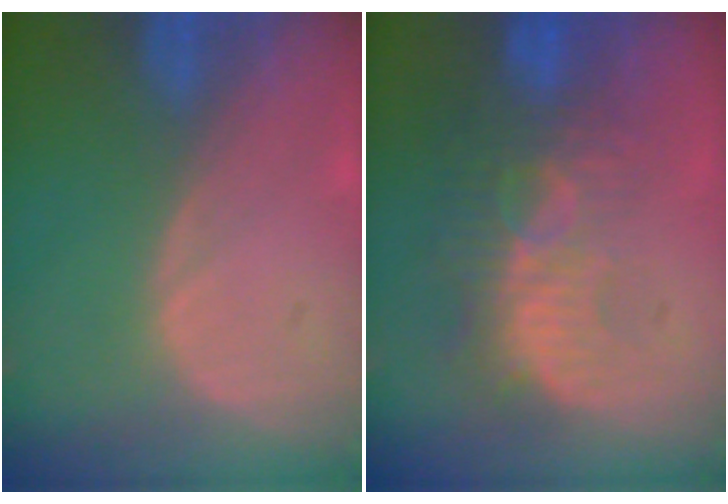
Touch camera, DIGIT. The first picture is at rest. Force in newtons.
{"total": 9.0, "press": 8.2, "slide": 3.7}